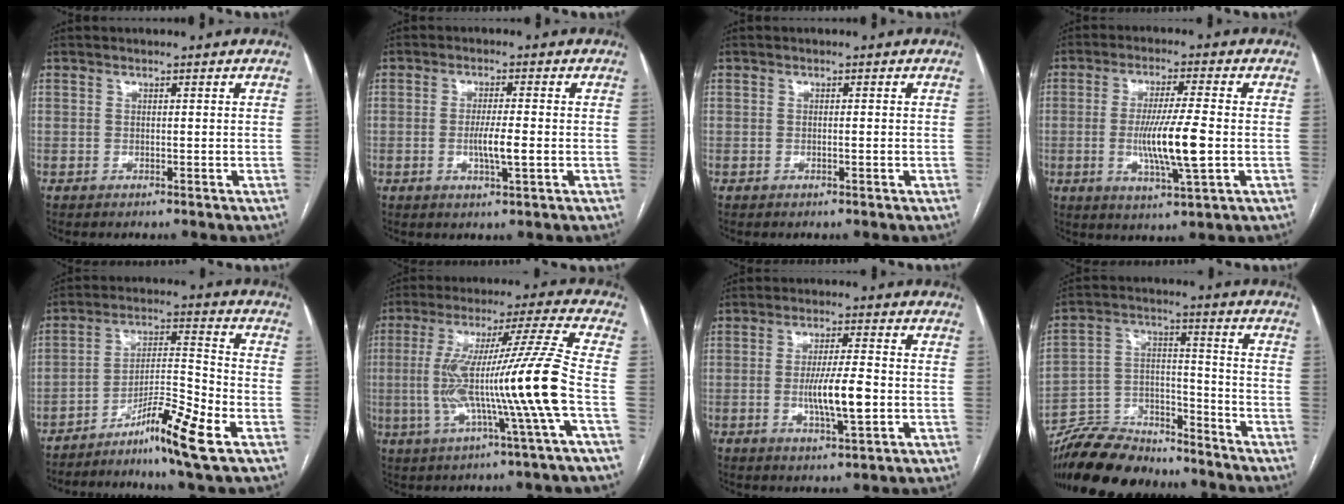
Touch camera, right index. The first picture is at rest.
{"total": 4.4, "force": [-0.9, 0.2, 4.3], "torque": [-0.081, -0.006, -0.015]}
{"total": 0.8, "force": [-0.2, 0.0, 0.7], "torque": [-0.014, 0.000, -0.002]}
{"total": 10.0, "force": [-1.4, 0.3, 9.9], "torque": [-0.184, -0.014, -0.027]}
{"total": 11.0, "force": [-6.8, -0.6, 8.7], "torque": [-0.156, -0.012, -0.120]}
{"total": 16.6, "force": [-3.0, -2.2, 16.2], "torque": [-0.296, 0.004, -0.059]}
{"total": 7.8, "force": [-1.4, 0.8, 7.6], "torque": [-0.140, -0.008, -0.024]}
{"total": 16.0, "force": [-14.6, 4.8, 4.6], "torque": [-0.082, 0.016, -0.247]}